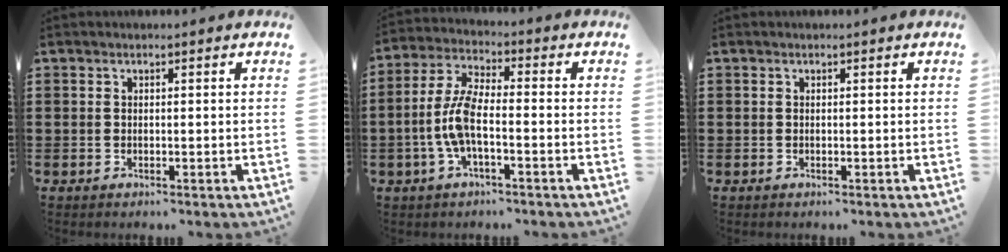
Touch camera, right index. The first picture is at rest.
{"total": 7.5, "force": [-2.0, 2.6, 6.7], "torque": [-0.167, -0.013, -0.044]}
{"total": 0.0}